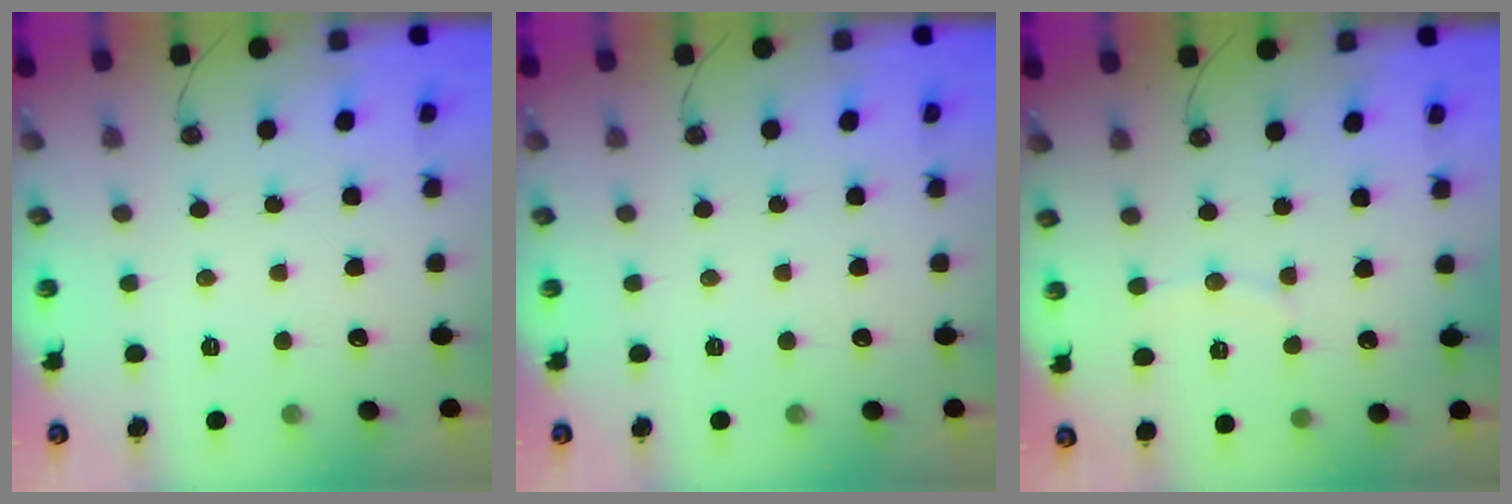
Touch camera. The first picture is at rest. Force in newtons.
{"total": 0.0}
{"total": 5.4, "press": 5.3, "slide": 1.1}